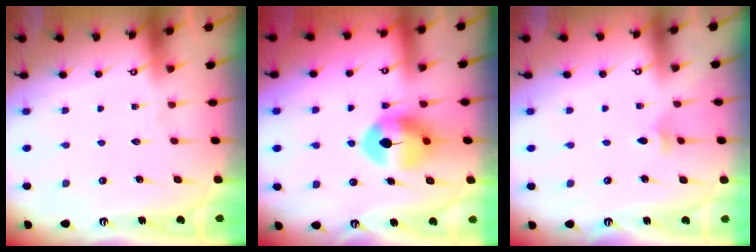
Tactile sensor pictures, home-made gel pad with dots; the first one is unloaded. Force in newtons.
{"total": 8.5, "press": 8.5, "slide": 0.3}
{"total": 3.1, "press": 3.1, "slide": 0.6}